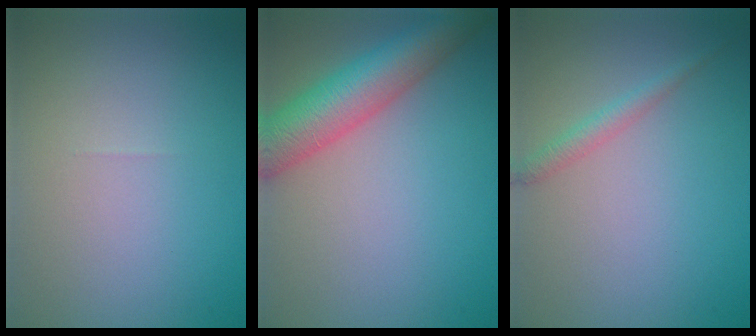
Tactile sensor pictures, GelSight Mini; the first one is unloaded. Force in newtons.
{"total": 7.4, "press": 7.4, "slide": 0.4}
{"total": 1.4, "press": 1.4, "slide": 0.0}